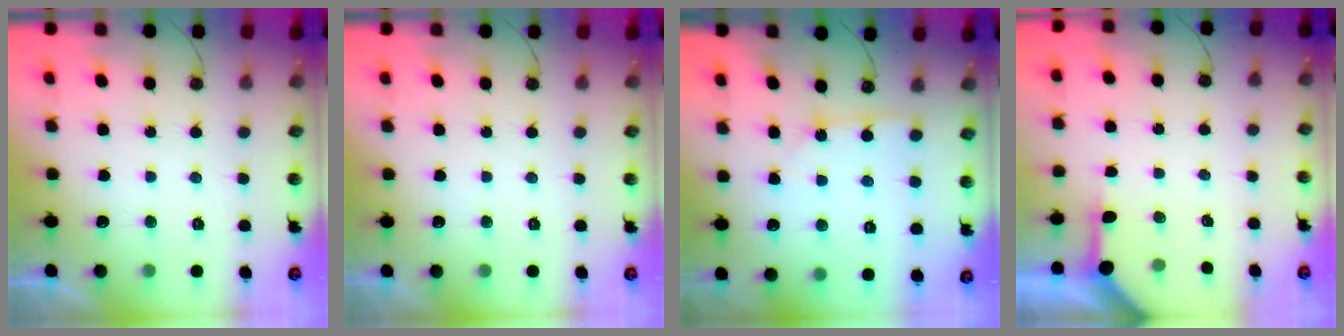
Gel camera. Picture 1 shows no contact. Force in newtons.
{"total": 0.0}
{"total": 1.8, "press": 1.7, "slide": 0.3}
{"total": 3.8, "press": 3.8, "slide": 0.4}